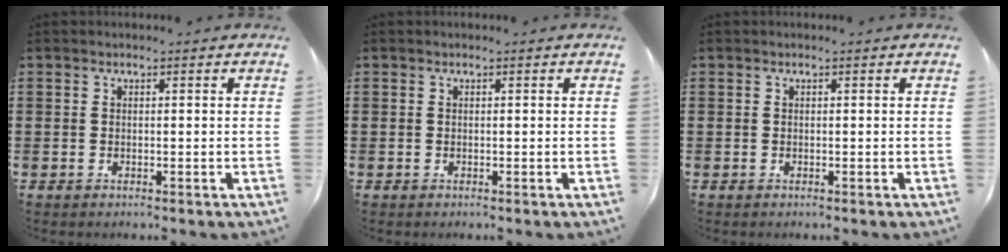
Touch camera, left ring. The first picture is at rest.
{"total": 0.0}
{"total": 0.0}